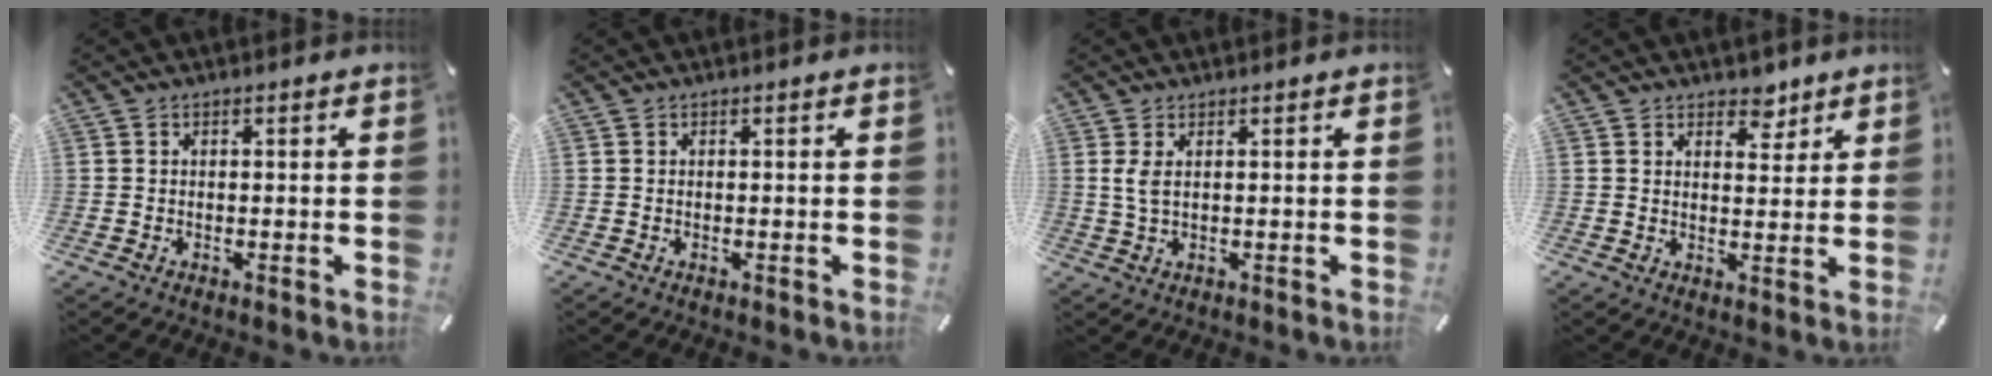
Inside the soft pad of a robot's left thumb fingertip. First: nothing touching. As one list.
[{"total": 0.0}, {"total": 3.2, "force": [1.0, 1.2, 2.8], "torque": [-0.066, 0.000, 0.014]}, {"total": 5.1, "force": [3.8, 3.1, 1.3], "torque": [0.011, -0.025, 0.062]}]